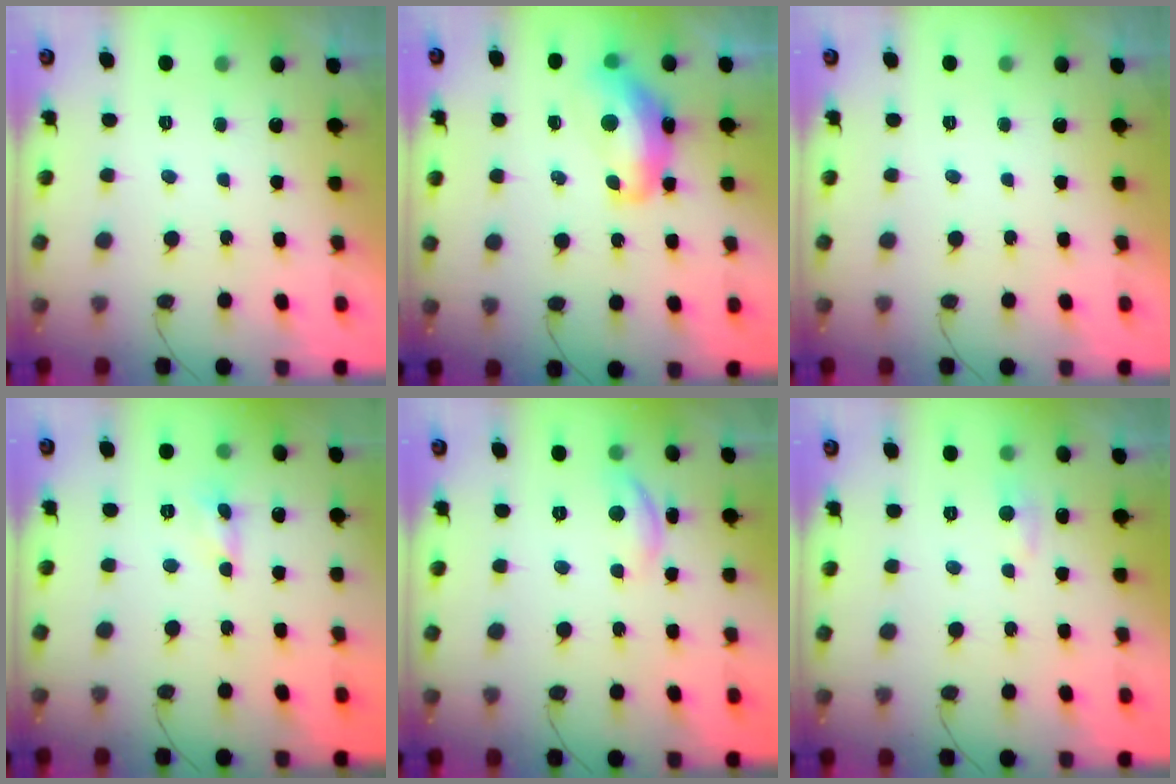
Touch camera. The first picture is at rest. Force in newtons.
{"total": 13.4, "press": 13.3, "slide": 1.4}
{"total": 0.0}
{"total": 0.0}
{"total": 6.9, "press": 6.8, "slide": 0.7}
{"total": 4.8, "press": 4.7, "slide": 0.6}